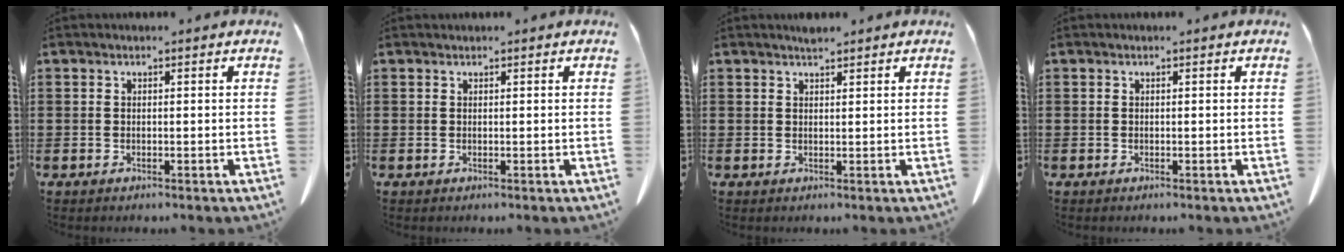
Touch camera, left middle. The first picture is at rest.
{"total": 0.0}
{"total": 1.3, "force": [1.2, 0.2, 0.5], "torque": [-0.012, -0.001, 0.023]}
{"total": 0.0}